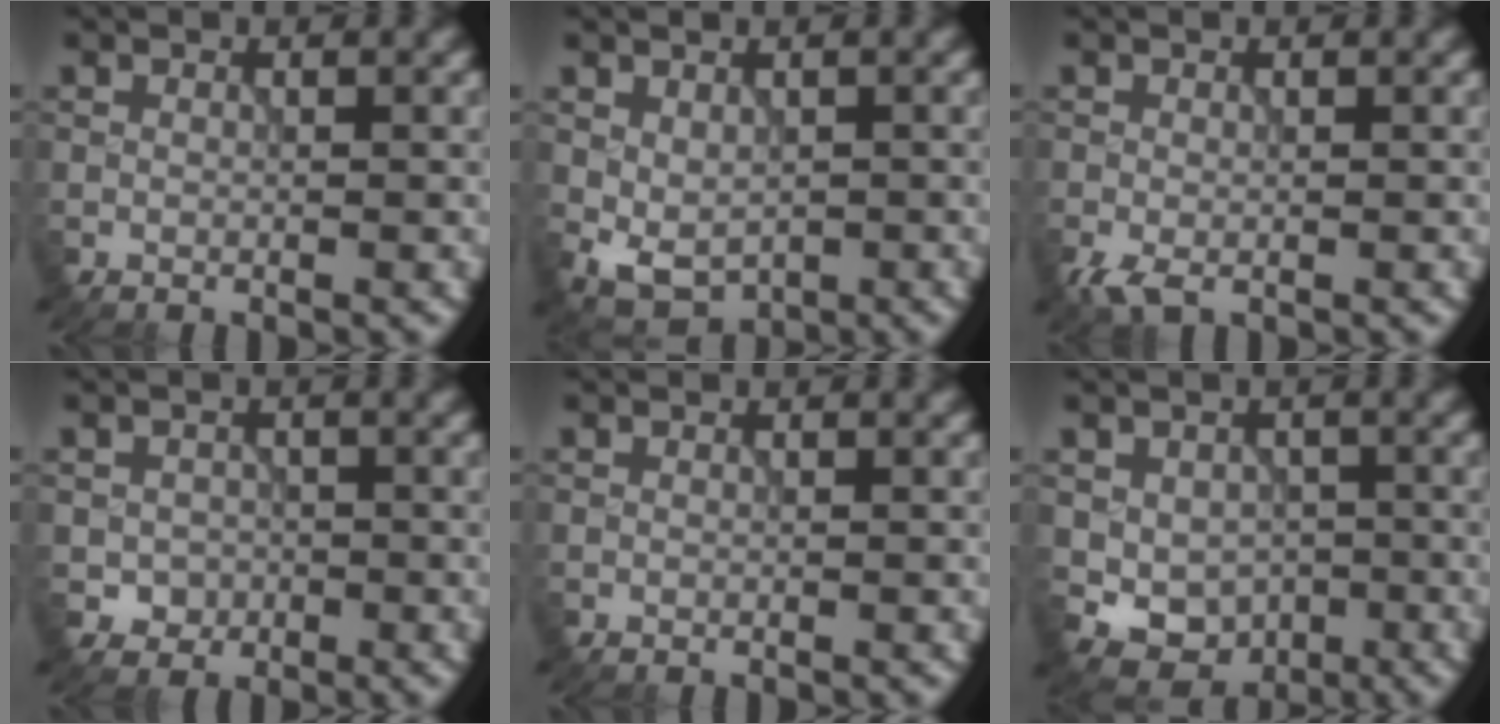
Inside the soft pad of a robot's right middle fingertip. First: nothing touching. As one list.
[{"total": 3.7, "force": [-0.5, 2.5, 2.7], "torque": [-0.047, -0.013, -0.003]}, {"total": 1.9, "force": [-1.0, 1.0, 1.2], "torque": [-0.033, -0.010, -0.021]}, {"total": 1.7, "force": [-0.4, 1.6, 0.4], "torque": [0.000, -0.004, -0.009]}, {"total": 0.0}, {"total": 4.9, "force": [-1.1, 3.9, 2.7], "torque": [-0.042, -0.013, -0.008]}]